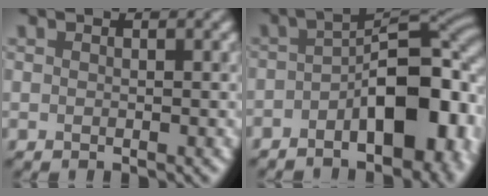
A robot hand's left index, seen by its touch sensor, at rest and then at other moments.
{"total": 11.4, "force": [-3.6, 5.8, 9.1], "torque": [-0.109, 0.007, -0.064]}